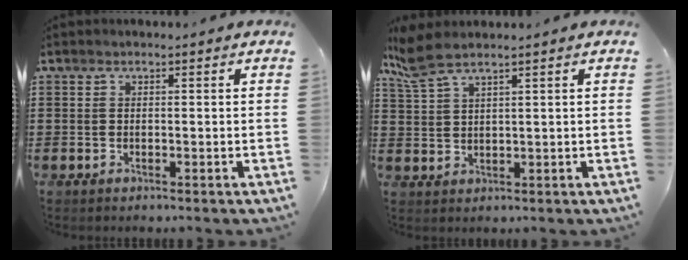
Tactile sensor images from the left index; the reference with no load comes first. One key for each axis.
{"total": 4.4, "fx": 3.2, "fy": 0.7, "fz": 2.8, "tx": -0.075, "ty": -0.004, "tz": 0.057}